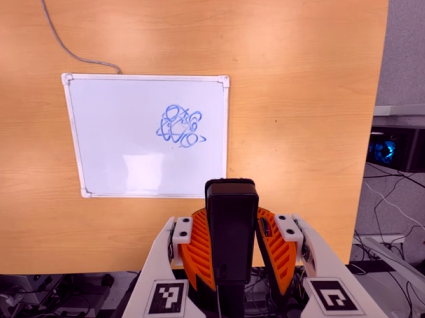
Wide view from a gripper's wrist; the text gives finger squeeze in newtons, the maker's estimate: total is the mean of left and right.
{"total": 9.1, "left": 7.8, "right": 10.3}